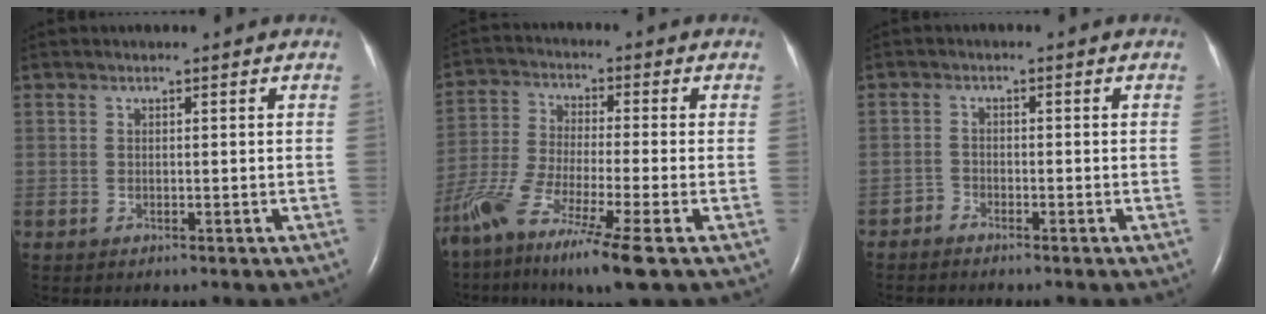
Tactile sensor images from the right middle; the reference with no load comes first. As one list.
[{"total": 13.8, "force": [-8.8, 0.1, 10.6], "torque": [-0.230, -0.045, -0.167]}, {"total": 1.3, "force": [-1.2, 0.5, -0.2], "torque": [0.005, 0.001, -0.026]}]